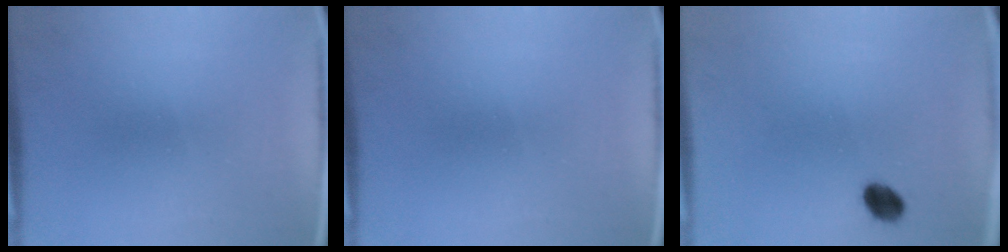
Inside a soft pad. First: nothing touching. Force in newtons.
{"total": 0.0}
{"total": 3.8}